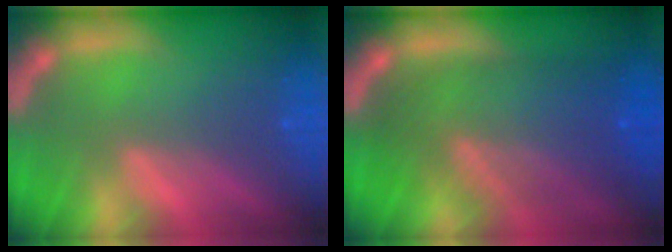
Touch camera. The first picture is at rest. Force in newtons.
{"total": 9.6}